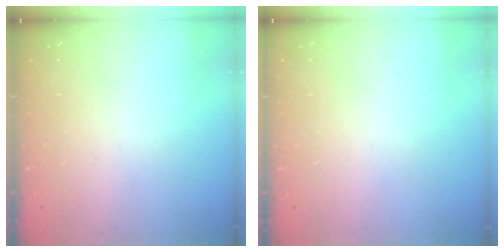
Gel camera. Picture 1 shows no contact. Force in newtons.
{"total": 0.0}